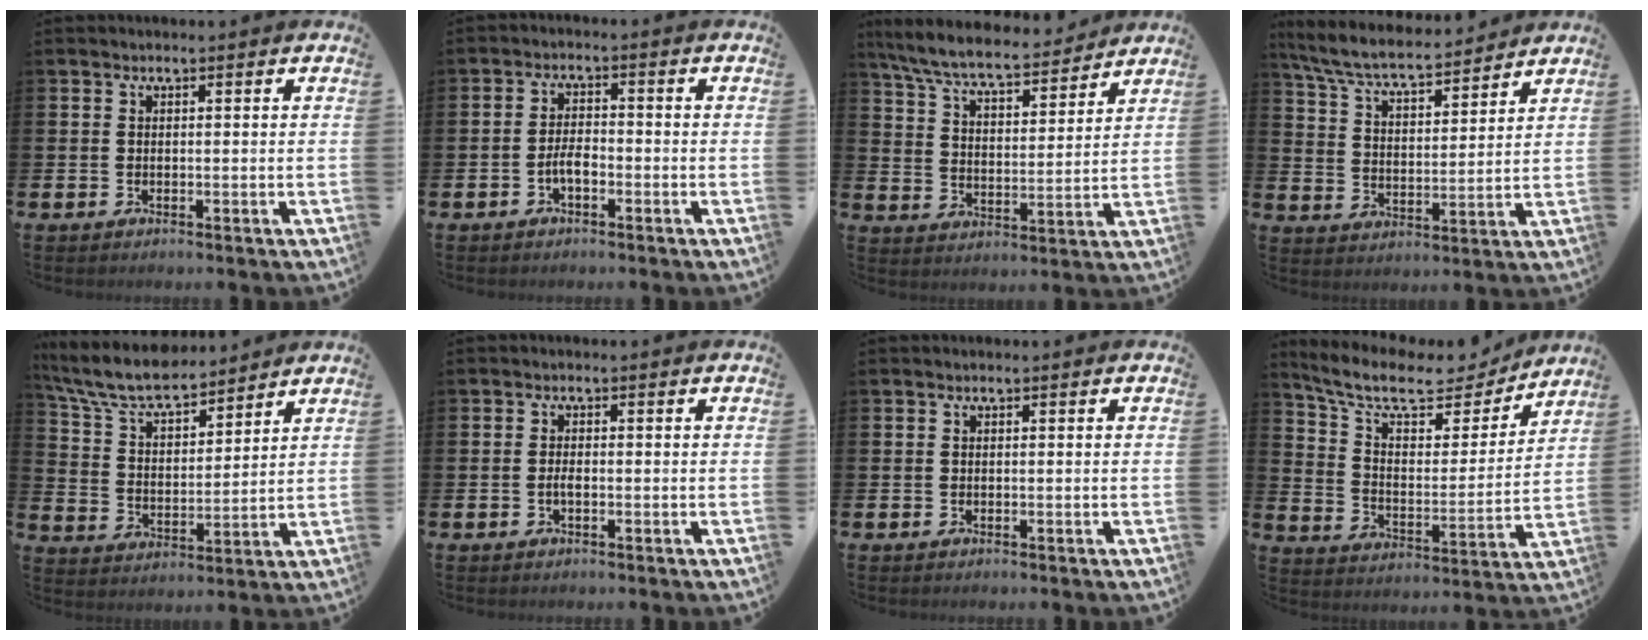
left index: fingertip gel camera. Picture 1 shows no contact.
{"total": 2.7, "force": [-1.2, 1.1, 2.2], "torque": [-0.039, 0.005, -0.024]}
{"total": 7.8, "force": [7.2, 1.2, 2.7], "torque": [-0.089, -0.046, 0.127]}
{"total": 7.1, "force": [6.6, 1.1, 2.5], "torque": [-0.080, -0.040, 0.115]}
{"total": 8.2, "force": [7.5, 1.7, 2.8], "torque": [-0.090, -0.041, 0.133]}
{"total": 1.1, "force": [-0.4, 0.4, 1.0], "torque": [-0.016, -0.001, -0.008]}
{"total": 0.0}
{"total": 10.9, "force": [9.3, 3.5, 4.4], "torque": [-0.118, -0.058, 0.157]}